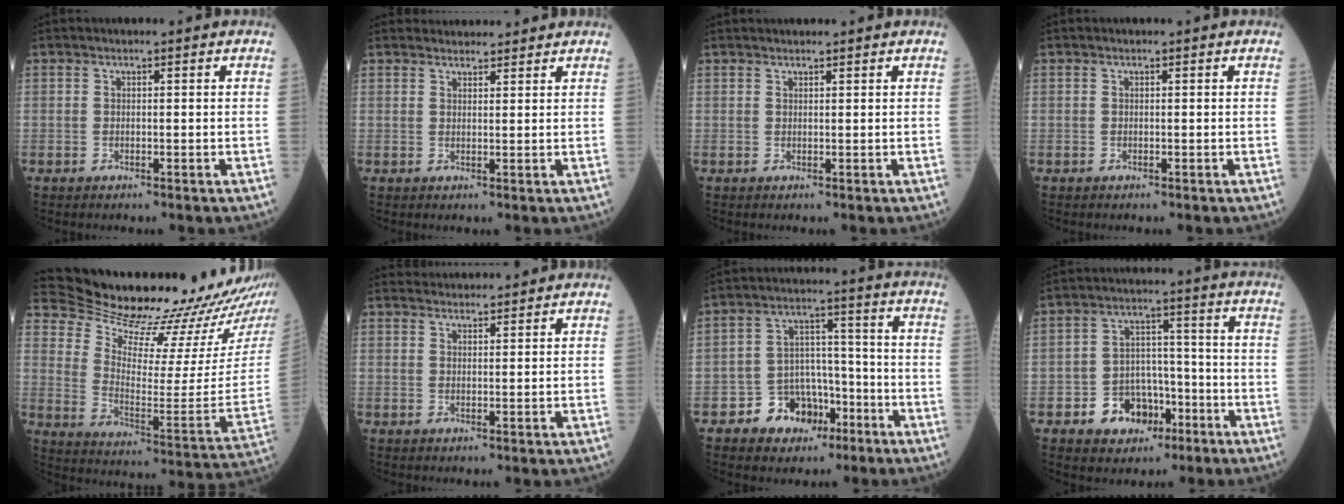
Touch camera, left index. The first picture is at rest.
{"total": 4.4, "force": [4.2, 1.2, 0.4], "torque": [-0.004, 0.018, 0.053]}
{"total": 2.5, "force": [2.4, 0.3, 0.6], "torque": [-0.009, 0.023, 0.030]}
{"total": 0.0}
{"total": 20.5, "force": [19.2, 0.5, 6.9], "torque": [-0.130, -0.122, 0.270]}
{"total": 4.9, "force": [4.8, 0.5, 0.3], "torque": [-0.009, 0.028, 0.071]}
{"total": 8.2, "force": [-4.7, 6.0, 3.0], "torque": [-0.050, 0.018, -0.074]}
{"total": 8.0, "force": [-4.1, 6.0, 3.5], "torque": [-0.065, 0.019, -0.061]}